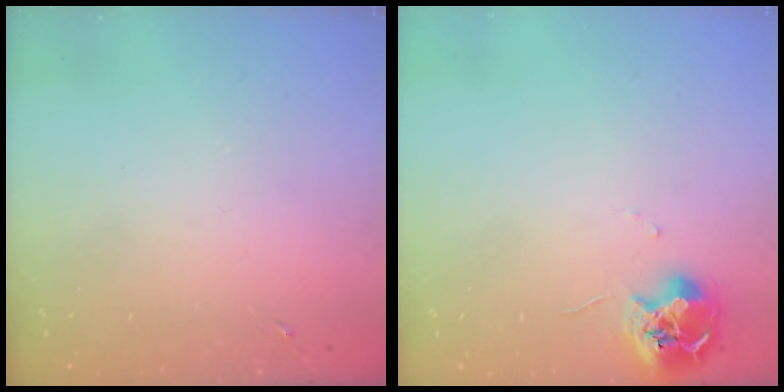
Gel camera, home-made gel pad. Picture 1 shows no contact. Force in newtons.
{"total": 9.6, "press": 9.5, "slide": 0.6}